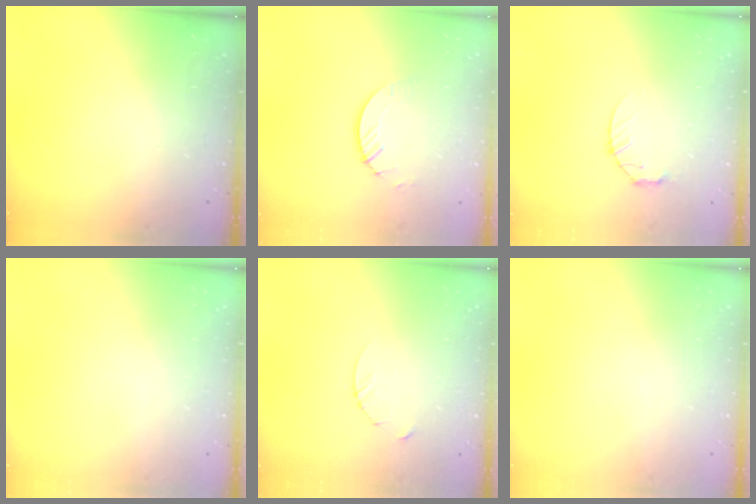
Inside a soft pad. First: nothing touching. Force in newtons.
{"total": 2.6, "press": 2.6, "slide": 0.3}
{"total": 3.6, "press": 3.6, "slide": 0.5}
{"total": 0.0}
{"total": 3.2, "press": 3.2, "slide": 0.3}
{"total": 0.0}